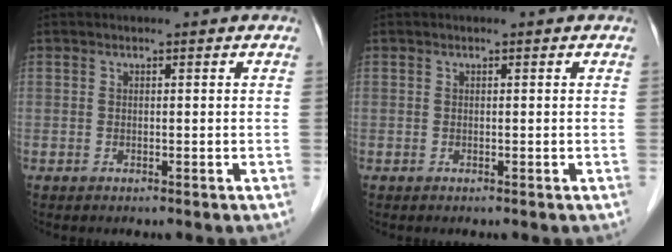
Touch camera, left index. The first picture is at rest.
{"total": 0.0}